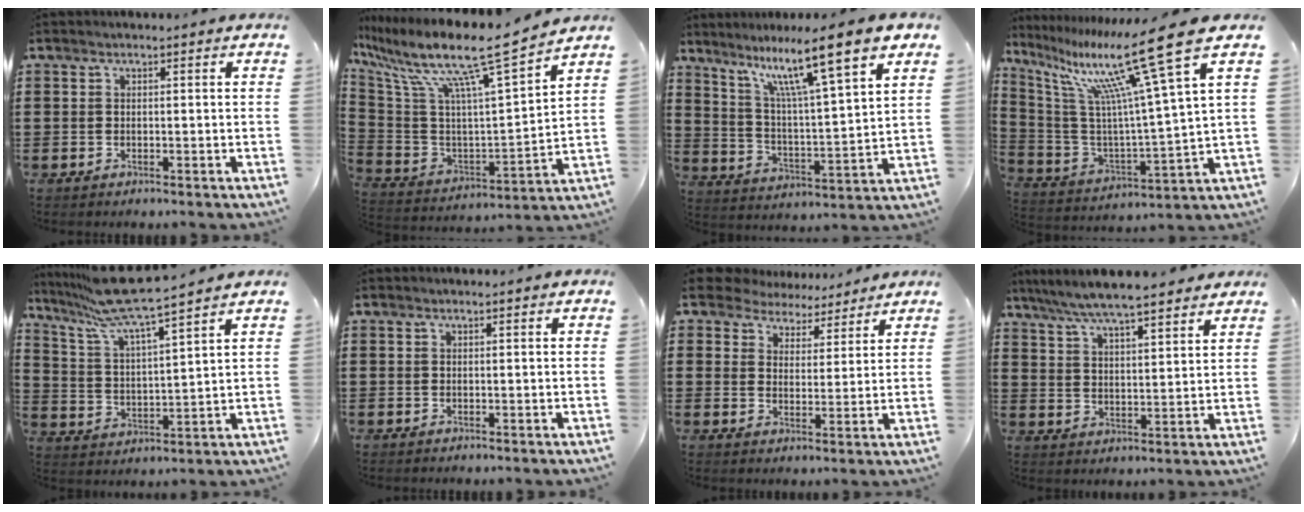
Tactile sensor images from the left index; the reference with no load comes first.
{"total": 13.3, "force": [9.7, 0.8, 9.0], "torque": [-0.197, -0.067, 0.151]}
{"total": 11.3, "force": [8.2, 0.3, 7.8], "torque": [-0.161, -0.050, 0.128]}
{"total": 17.8, "force": [11.8, 0.8, 13.3], "torque": [-0.265, -0.073, 0.182]}
{"total": 9.6, "force": [8.3, -0.1, 4.9], "torque": [-0.128, -0.041, 0.143]}
{"total": 0.0}
{"total": 6.0, "force": [5.5, 2.2, 0.2], "torque": [-0.035, -0.020, 0.103]}
{"total": 6.3, "force": [5.8, 0.2, 2.5], "torque": [-0.071, -0.025, 0.100]}